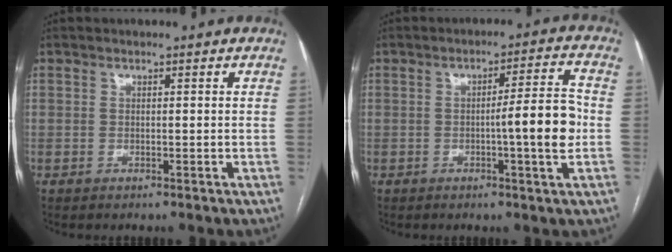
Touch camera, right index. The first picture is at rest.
{"total": 8.0, "force": [-1.3, -0.1, 7.9], "torque": [-0.106, 0.007, -0.019]}